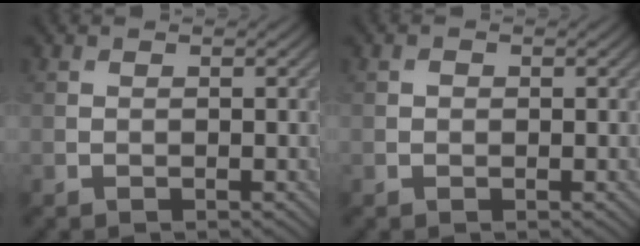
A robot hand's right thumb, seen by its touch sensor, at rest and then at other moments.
{"total": 0.5, "force": [0.0, 0.5, 0.2], "torque": [-0.001, -0.003, -0.001]}